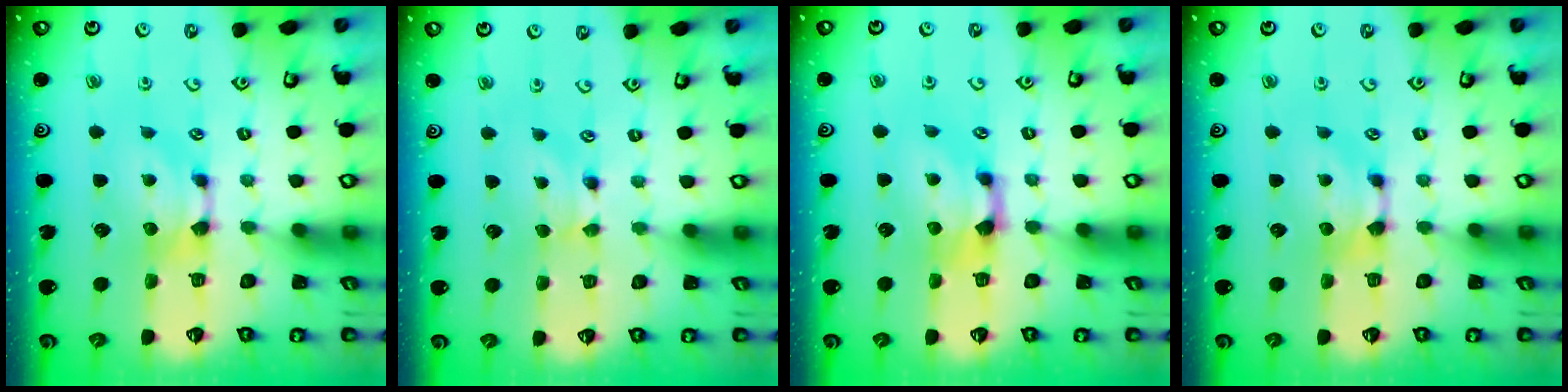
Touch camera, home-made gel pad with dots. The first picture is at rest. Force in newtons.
{"total": 0.0}
{"total": 1.5, "press": 0.7, "slide": 1.4}
{"total": 0.0}